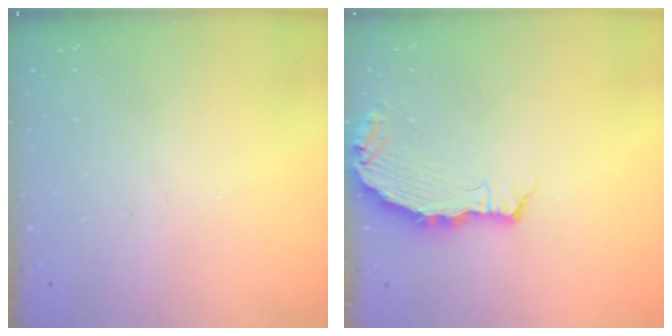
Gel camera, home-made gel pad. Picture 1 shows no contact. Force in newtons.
{"total": 6.5, "press": 5.3, "slide": 3.8}